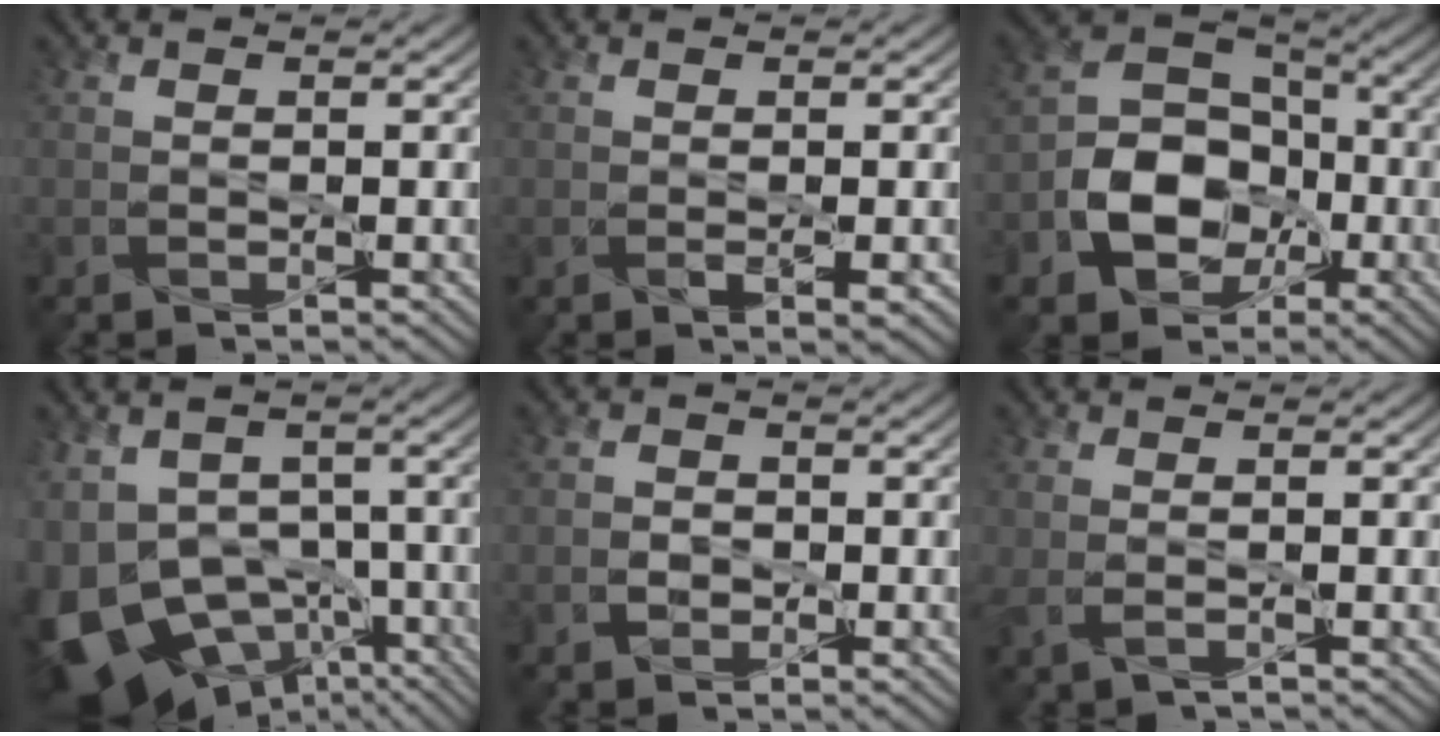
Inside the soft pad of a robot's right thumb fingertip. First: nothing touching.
{"total": 1.5, "force": [-0.3, 0.4, 1.4], "torque": [-0.026, -0.008, -0.001]}
{"total": 11.6, "force": [-3.8, 8.7, 6.7], "torque": [-0.135, -0.020, -0.083]}
{"total": 15.0, "force": [-6.5, 10.2, 8.8], "torque": [-0.203, -0.032, -0.079]}
{"total": 1.6, "force": [-0.5, 1.4, 0.7], "torque": [-0.009, -0.003, -0.013]}
{"total": 1.8, "force": [0.1, 0.4, 1.7], "torque": [-0.044, -0.004, 0.002]}